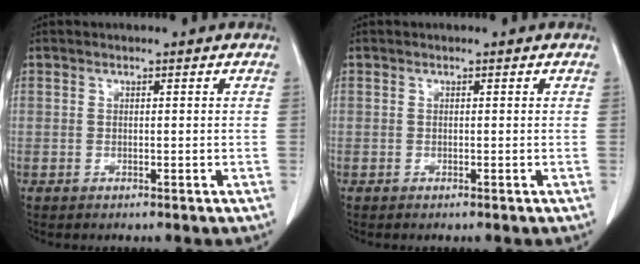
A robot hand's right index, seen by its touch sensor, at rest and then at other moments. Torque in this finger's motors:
{"motor_torque": [-0.04, -0.01, 0.00, 0.01]}